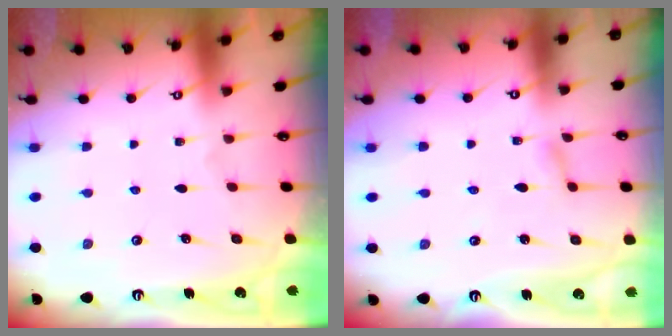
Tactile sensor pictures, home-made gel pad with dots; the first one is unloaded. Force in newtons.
{"total": 2.0, "press": 1.9, "slide": 0.3}